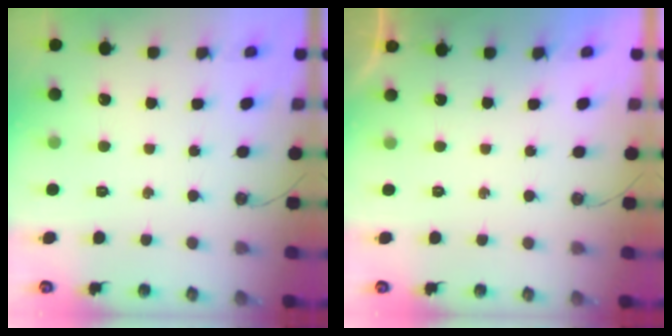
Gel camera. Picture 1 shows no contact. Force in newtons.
{"total": 0.0}